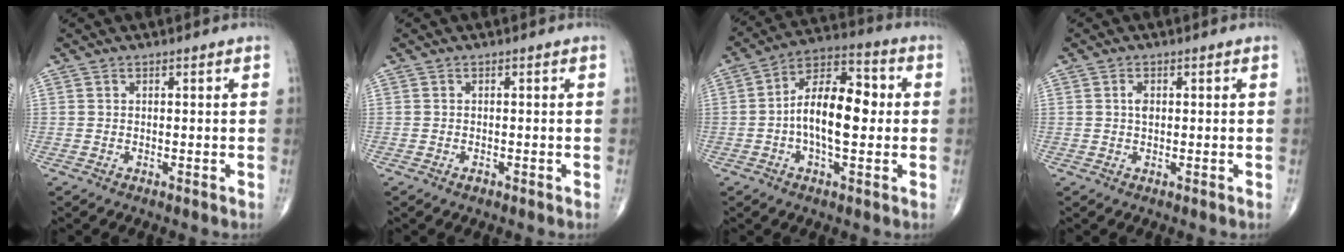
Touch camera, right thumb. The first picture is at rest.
{"total": 0.7, "force": [-0.4, 0.4, 0.4], "torque": [-0.003, 0.002, -0.007]}
{"total": 13.8, "force": [-0.4, 6.7, 12.0], "torque": [-0.193, 0.032, -0.016]}
{"total": 1.7, "force": [0.3, 1.0, 1.3], "torque": [-0.022, 0.001, 0.004]}